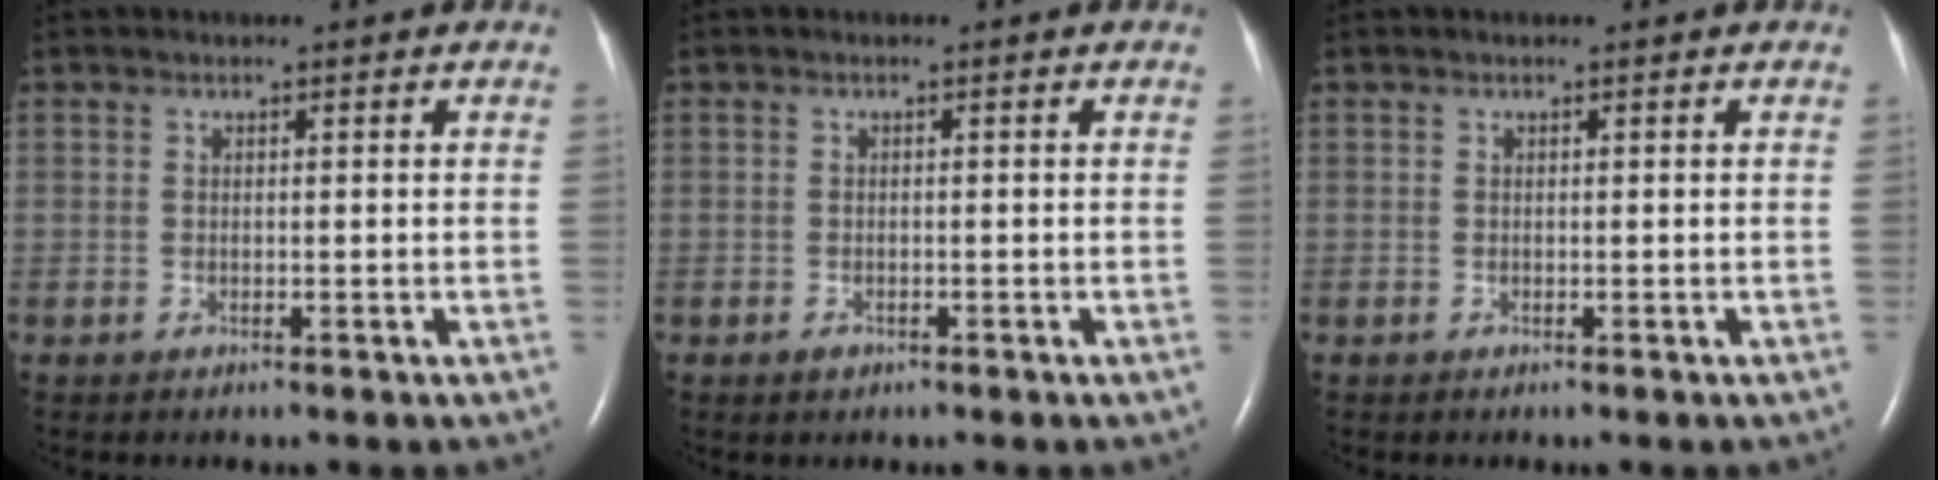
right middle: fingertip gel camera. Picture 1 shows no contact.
{"total": 0.9, "force": [-0.6, 0.5, 0.4], "torque": [-0.004, 0.001, -0.007]}
{"total": 0.0}